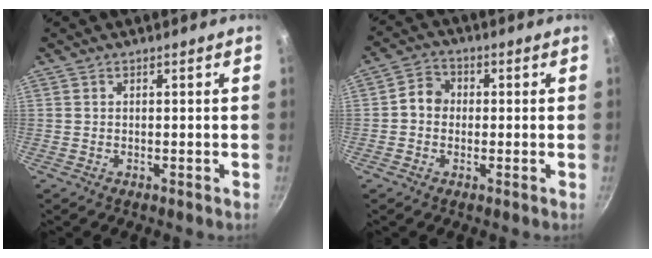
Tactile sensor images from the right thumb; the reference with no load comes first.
{"total": 4.8, "force": [-0.1, 4.2, 2.3], "torque": [-0.016, 0.013, -0.016]}